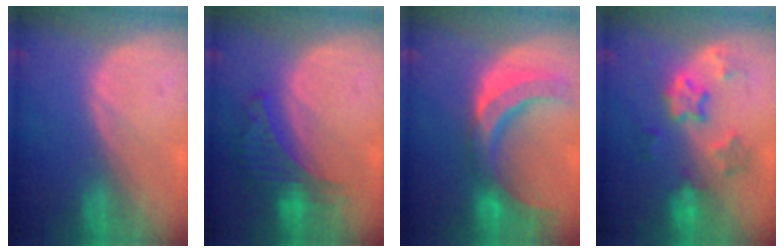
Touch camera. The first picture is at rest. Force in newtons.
{"total": 6.3, "press": 5.9, "slide": 2.3}
{"total": 10.6, "press": 9.3, "slide": 5.1}
{"total": 6.4, "press": 6.1, "slide": 1.7}